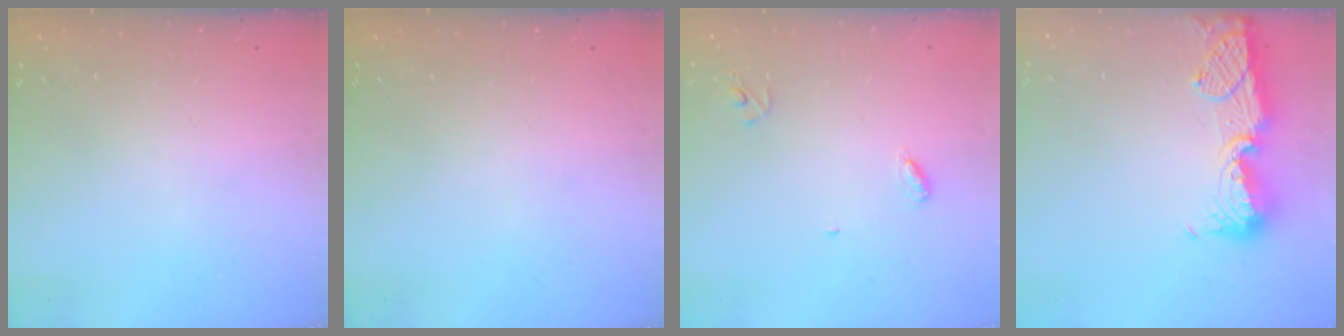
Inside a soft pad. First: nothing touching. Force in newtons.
{"total": 0.0}
{"total": 3.9, "press": 3.9, "slide": 0.3}
{"total": 13.9, "press": 13.8, "slide": 1.2}